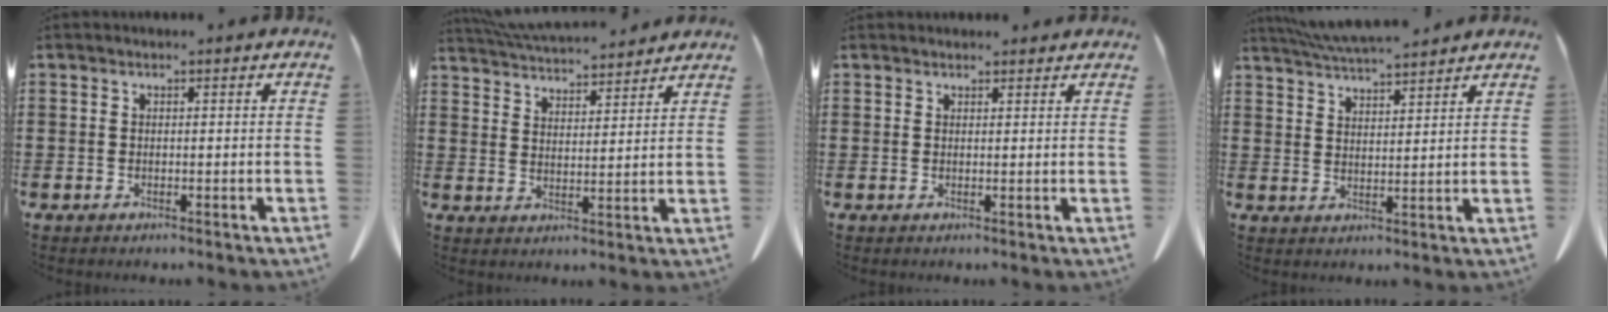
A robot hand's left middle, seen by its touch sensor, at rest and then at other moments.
{"total": 5.6, "force": [5.4, 0.4, 1.0], "torque": [-0.040, -0.029, 0.097]}
{"total": 1.2, "force": [1.1, 0.4, 0.2], "torque": [0.002, -0.001, 0.020]}
{"total": 5.2, "force": [4.9, 0.2, 1.7], "torque": [-0.049, -0.015, 0.089]}